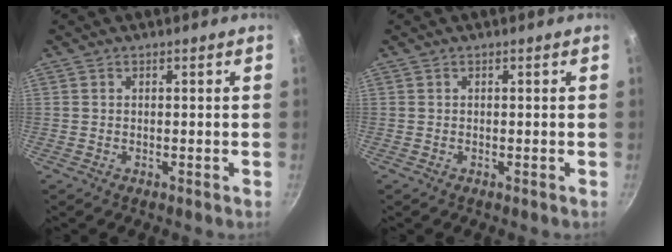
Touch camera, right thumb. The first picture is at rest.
{"total": 0.0}